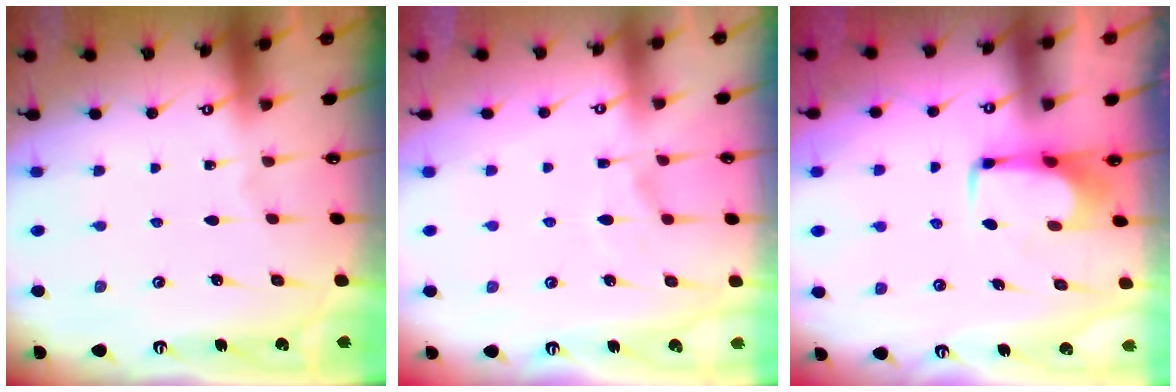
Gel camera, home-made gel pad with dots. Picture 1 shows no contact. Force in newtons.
{"total": 5.2, "press": 5.0, "slide": 1.3}
{"total": 1.3, "press": 1.2, "slide": 0.4}